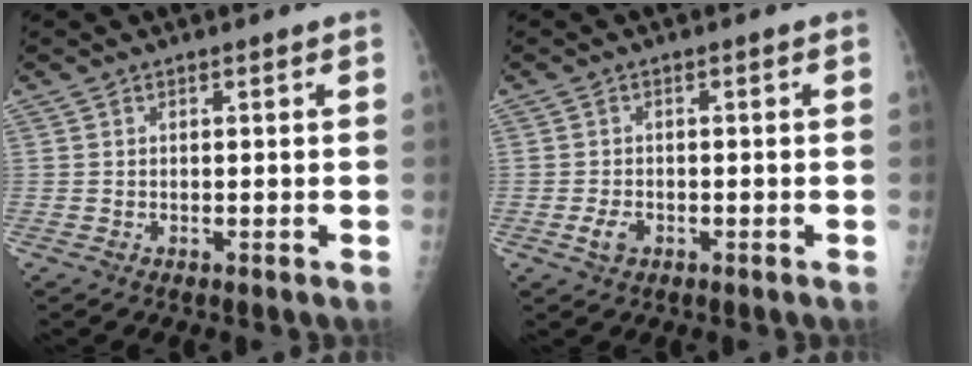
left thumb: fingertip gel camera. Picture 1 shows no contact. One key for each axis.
{"total": 2.6, "fx": -1.1, "fy": 1.7, "fz": 1.7, "tx": -0.032, "ty": 0.004, "tz": -0.018}